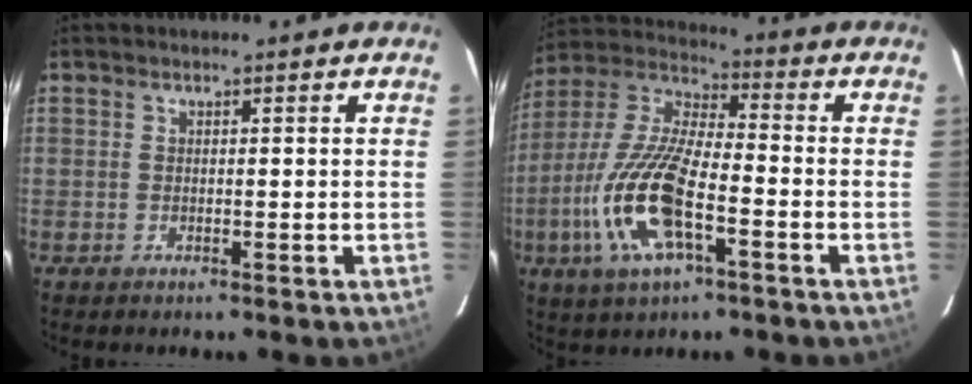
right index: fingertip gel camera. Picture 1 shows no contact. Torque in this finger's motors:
{"motor_torque": [2.14, 0.00, 1.05, 0.13]}